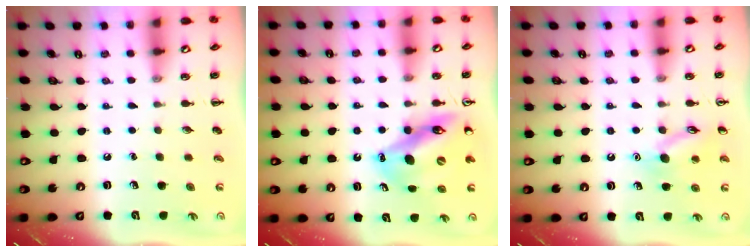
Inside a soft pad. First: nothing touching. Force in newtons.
{"total": 13.8, "press": 13.1, "slide": 4.2}
{"total": 11.1, "press": 11.1, "slide": 1.0}